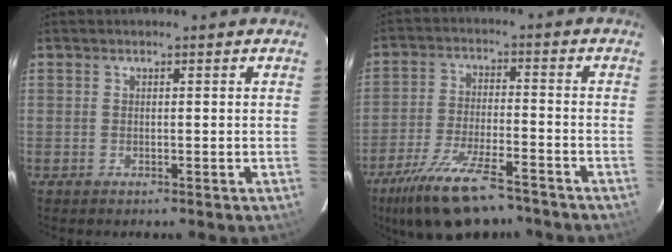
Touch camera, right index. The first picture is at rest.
{"total": 14.8, "force": [-11.2, 4.3, 8.6], "torque": [-0.188, -0.026, -0.194]}